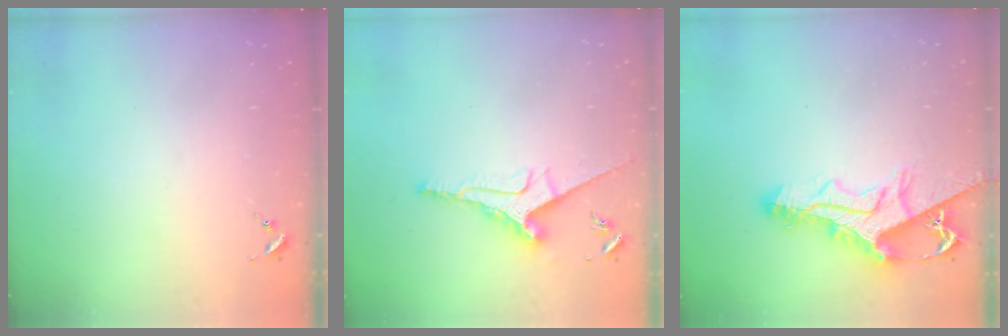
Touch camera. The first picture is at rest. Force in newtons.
{"total": 10.1, "press": 10.1, "slide": 0.1}
{"total": 13.3, "press": 13.2, "slide": 1.5}